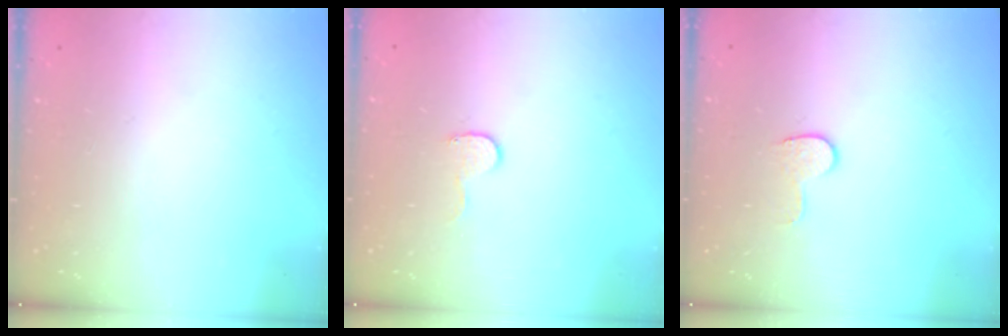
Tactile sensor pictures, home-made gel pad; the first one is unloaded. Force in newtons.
{"total": 4.9, "press": 4.9, "slide": 0.4}
{"total": 5.4, "press": 5.4, "slide": 0.5}